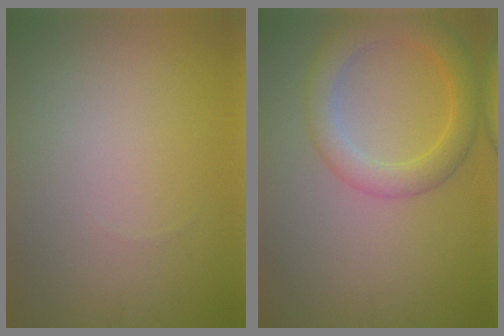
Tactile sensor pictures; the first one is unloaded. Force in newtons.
{"total": 4.5, "press": 4.5, "slide": 0.4}